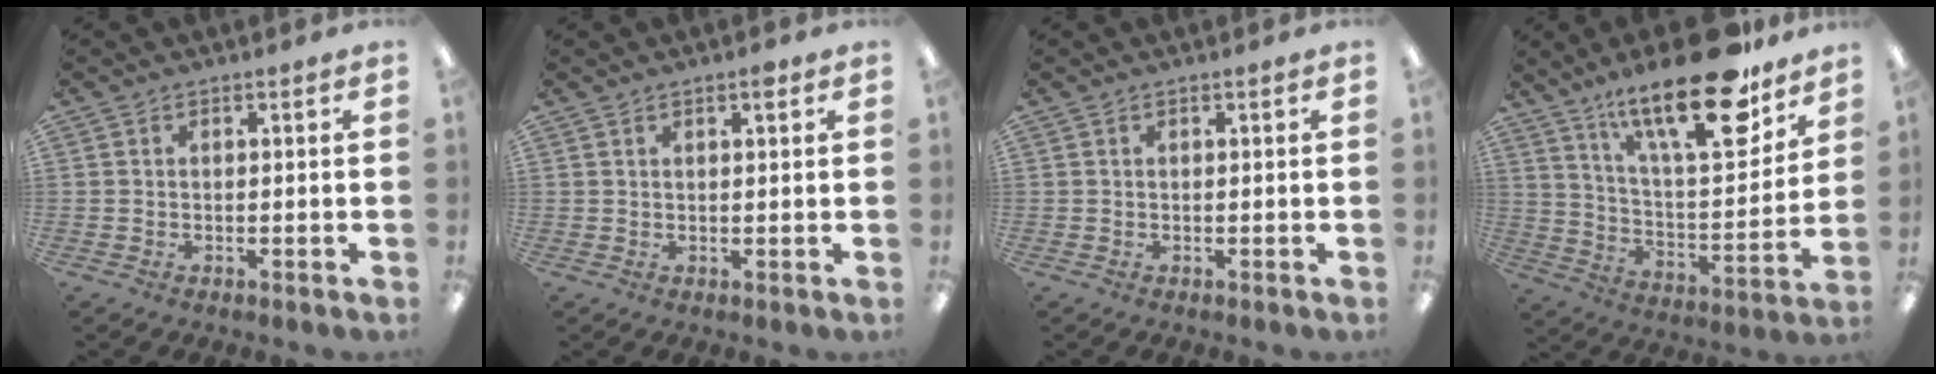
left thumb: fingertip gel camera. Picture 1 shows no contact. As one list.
[{"total": 2.0, "force": [1.3, 0.6, 1.4], "torque": [-0.012, -0.004, 0.018]}, {"total": 0.0}, {"total": 24.8, "force": [16.7, 7.3, 16.8], "torque": [-0.265, -0.100, 0.272]}]